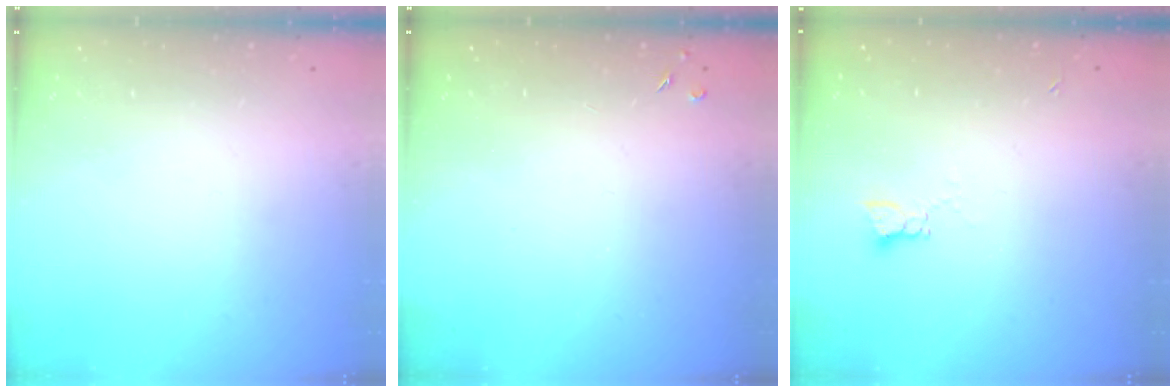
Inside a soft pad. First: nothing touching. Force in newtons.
{"total": 2.5, "press": 2.5, "slide": 0.5}
{"total": 1.8, "press": 1.7, "slide": 0.2}